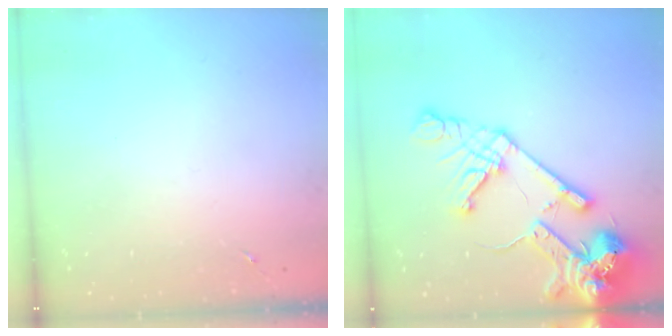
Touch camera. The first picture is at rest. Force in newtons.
{"total": 20.4, "press": 20.2, "slide": 2.9}